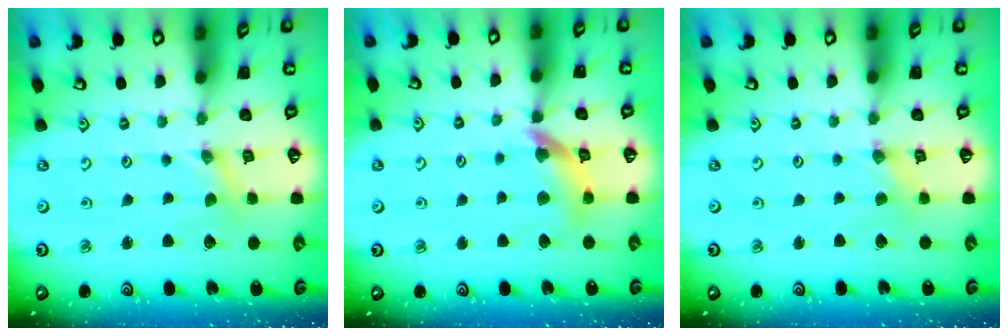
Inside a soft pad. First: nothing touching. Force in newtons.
{"total": 12.3, "press": 12.2, "slide": 1.6}
{"total": 0.0}